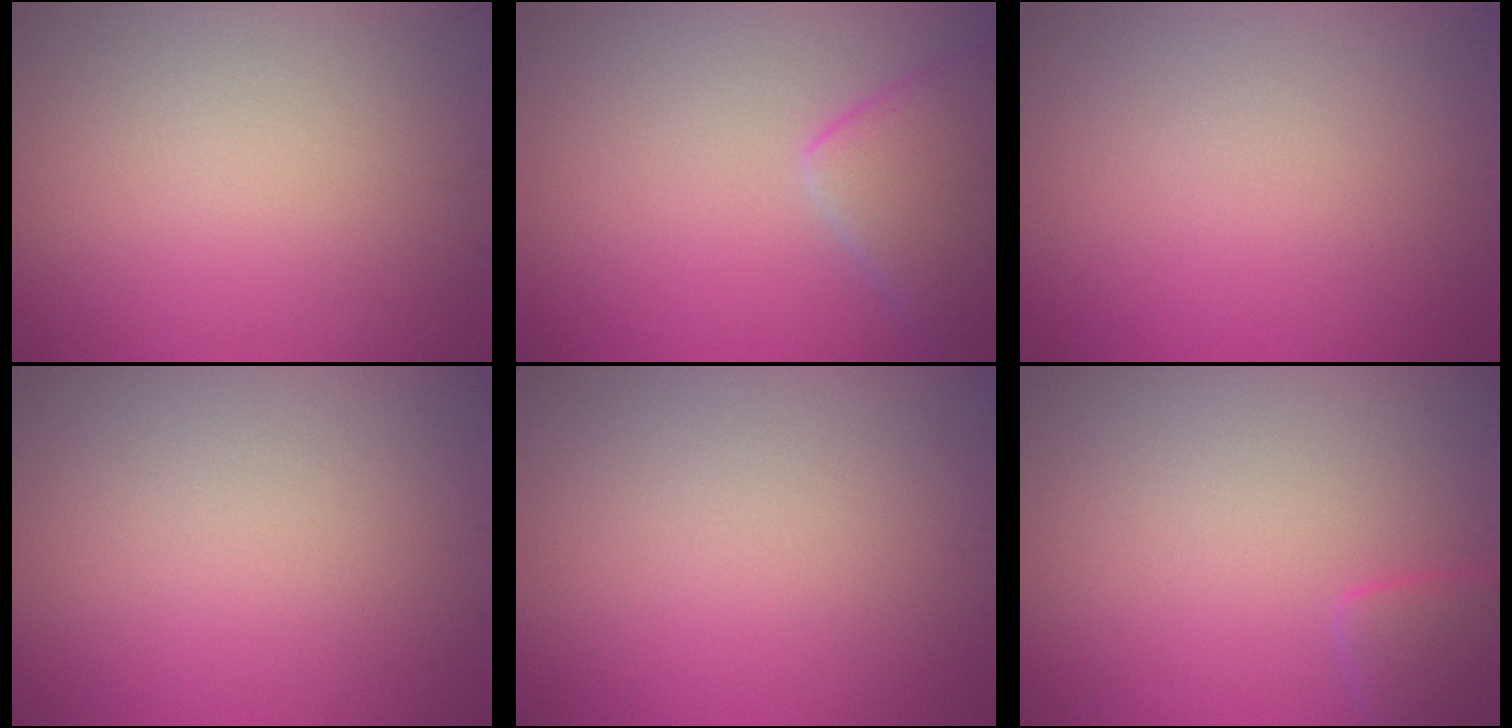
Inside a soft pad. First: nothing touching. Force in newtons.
{"total": 5.0, "press": 4.9, "slide": 0.5}
{"total": 0.0}
{"total": 0.0}
{"total": 0.0}
{"total": 2.4, "press": 2.4, "slide": 0.1}